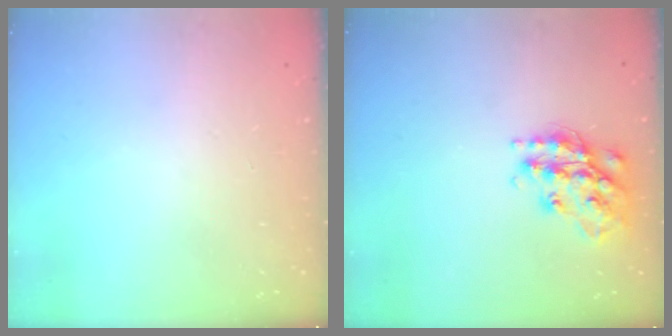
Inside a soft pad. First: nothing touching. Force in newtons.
{"total": 16.9, "press": 16.9, "slide": 1.2}